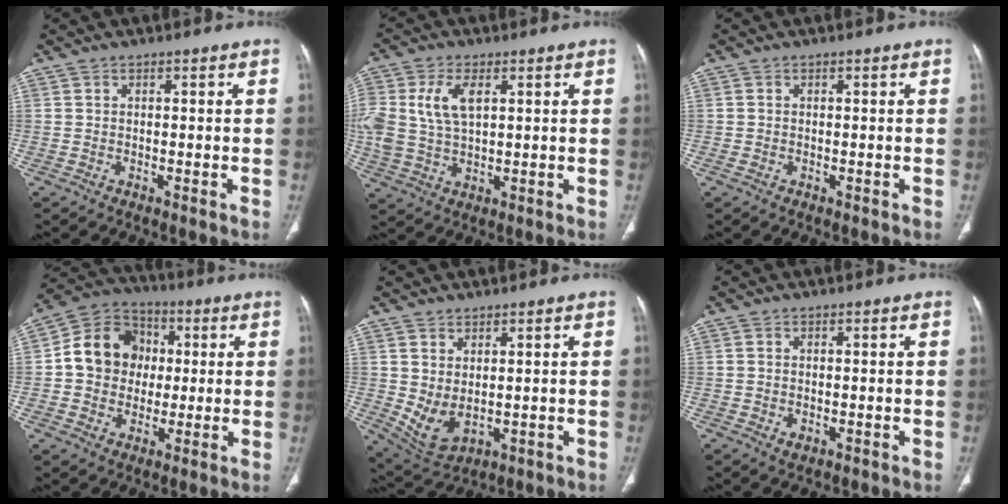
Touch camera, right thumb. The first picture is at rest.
{"total": 9.8, "force": [2.7, 5.5, 7.6], "torque": [-0.172, 0.002, 0.057]}
{"total": 0.6, "force": [-0.2, 0.4, 0.4], "torque": [-0.012, 0.002, -0.001]}
{"total": 13.2, "force": [0.9, 11.5, 6.4], "torque": [-0.079, 0.023, 0.007]}
{"total": 6.7, "force": [0.4, 3.9, 5.5], "torque": [-0.099, -0.009, 0.031]}
{"total": 1.6, "force": [-0.3, 1.1, 1.1], "torque": [-0.019, -0.001, -0.001]}